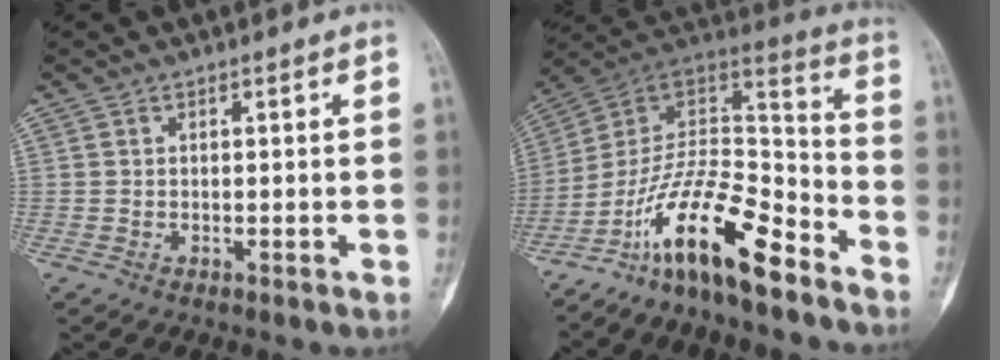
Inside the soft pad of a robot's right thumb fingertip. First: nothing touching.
{"total": 18.9, "force": [-12.7, 5.7, 12.8], "torque": [-0.209, 0.110, -0.223]}